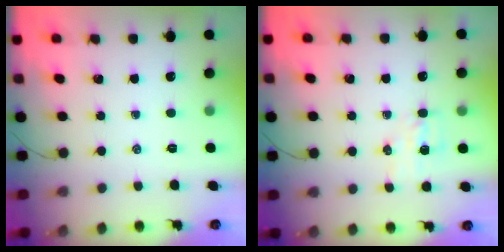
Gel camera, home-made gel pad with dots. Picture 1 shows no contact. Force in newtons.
{"total": 5.8, "press": 5.6, "slide": 1.4}